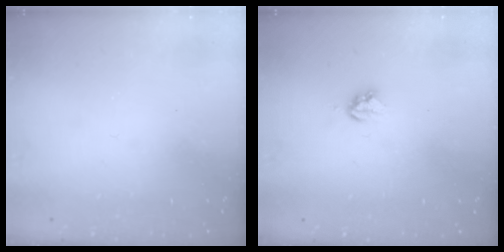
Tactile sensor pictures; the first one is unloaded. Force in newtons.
{"total": 3.7, "press": 3.7, "slide": 0.5}